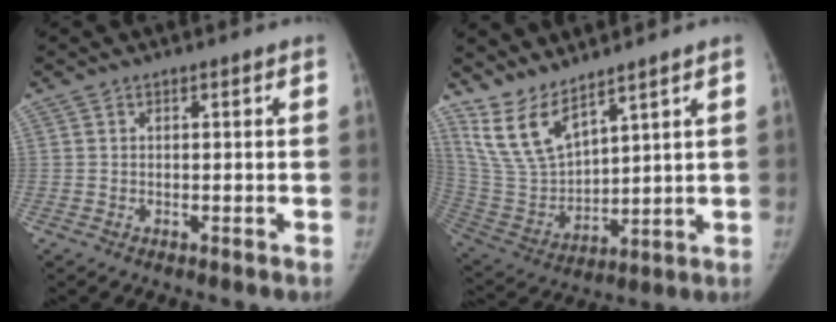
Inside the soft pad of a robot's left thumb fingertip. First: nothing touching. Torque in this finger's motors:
{"motor_torque": [0.27, 0.04, 1.08, -1.69, 0.29]}